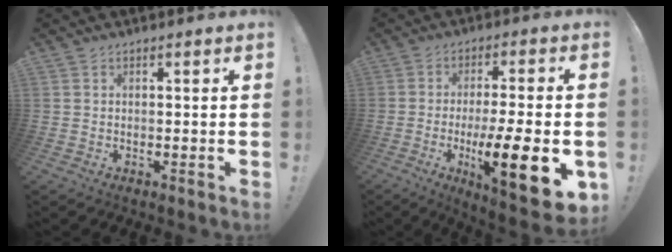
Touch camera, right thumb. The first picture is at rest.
{"total": 17.6, "force": [-5.1, 3.3, 16.5], "torque": [-0.254, 0.006, -0.074]}